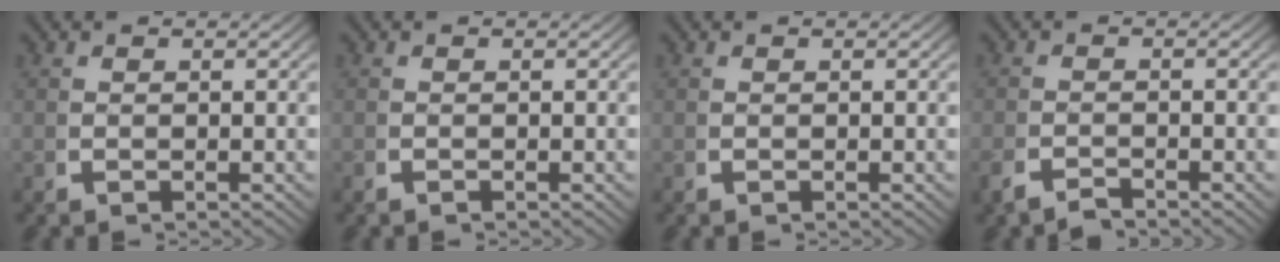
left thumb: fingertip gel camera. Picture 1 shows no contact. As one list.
[{"total": 0.0}, {"total": 0.0}, {"total": 1.7, "force": [-1.6, 0.5, 0.4], "torque": [-0.006, -0.007, -0.031]}]